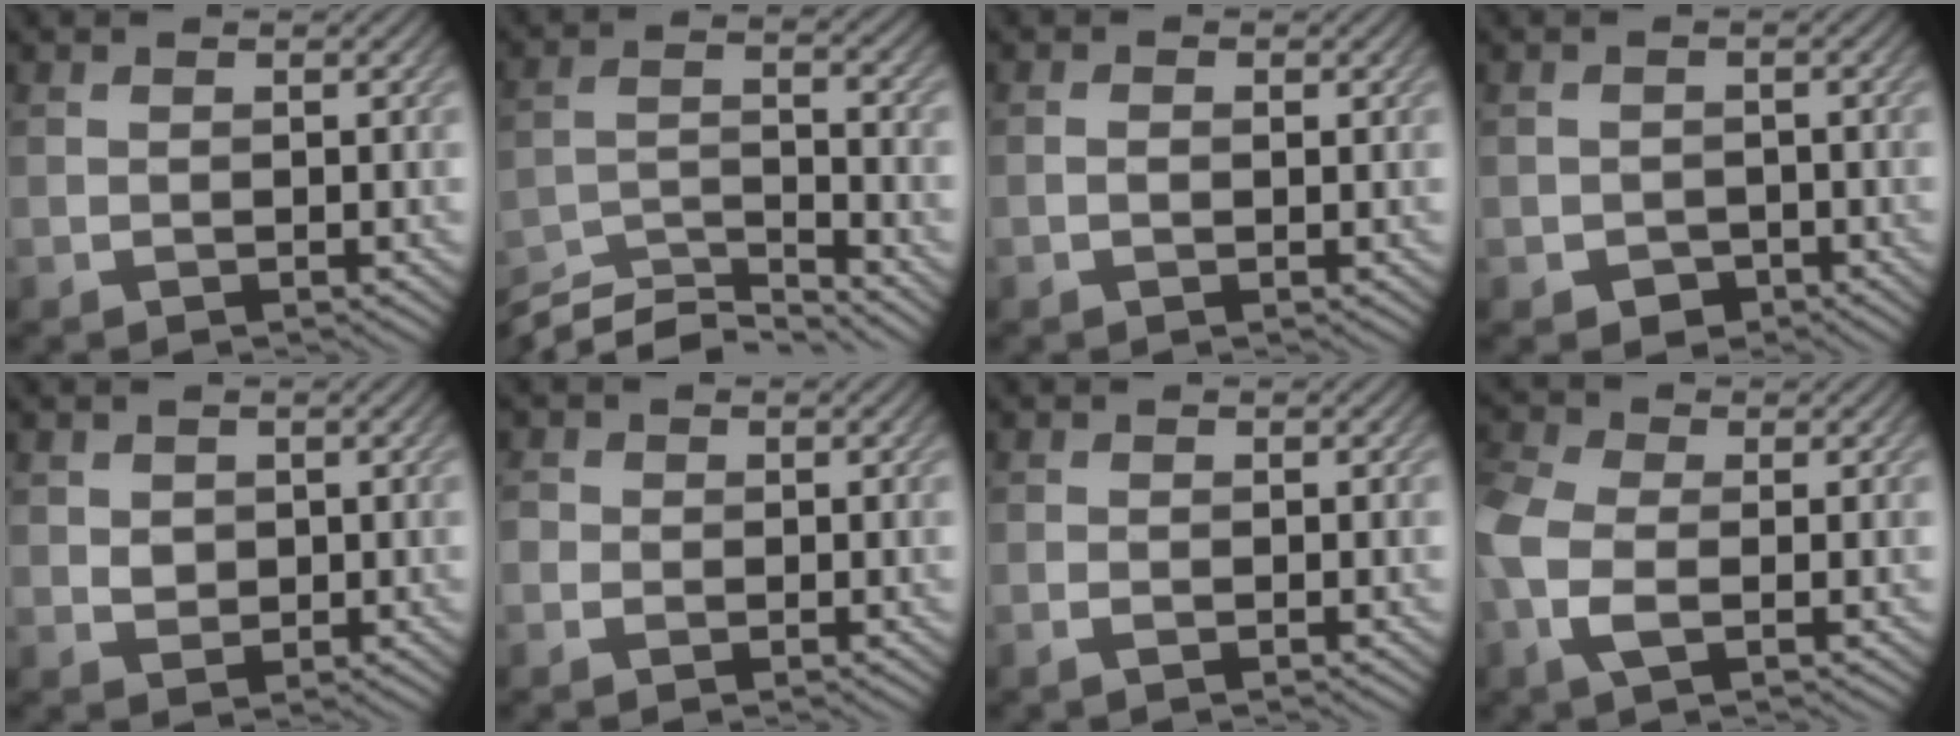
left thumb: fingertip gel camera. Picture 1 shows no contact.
{"total": 7.4, "force": [-6.5, 1.5, 3.2], "torque": [-0.071, -0.010, -0.123]}
{"total": 0.8, "force": [0.0, 0.5, 0.7], "torque": [-0.013, 0.001, -0.004]}
{"total": 2.2, "force": [-1.2, 1.7, 0.7], "torque": [-0.007, -0.007, -0.022]}
{"total": 1.9, "force": [0.6, 1.6, 0.7], "torque": [-0.020, -0.004, 0.010]}
{"total": 1.9, "force": [0.1, 1.8, 0.3], "torque": [-0.008, 0.004, -0.007]}
{"total": 1.0, "force": [-0.6, 0.4, 0.8], "torque": [-0.018, -0.003, -0.011]}
{"total": 6.8, "force": [-1.3, 3.9, 5.4], "torque": [-0.159, 0.000, -0.037]}